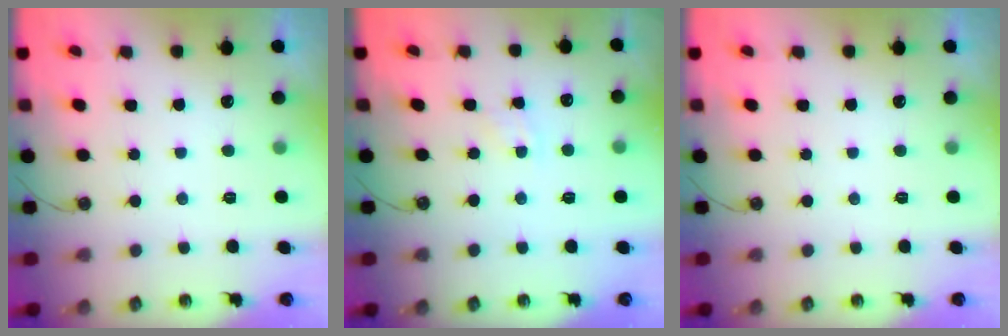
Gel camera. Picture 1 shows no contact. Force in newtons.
{"total": 3.7, "press": 3.6, "slide": 0.4}
{"total": 0.0}